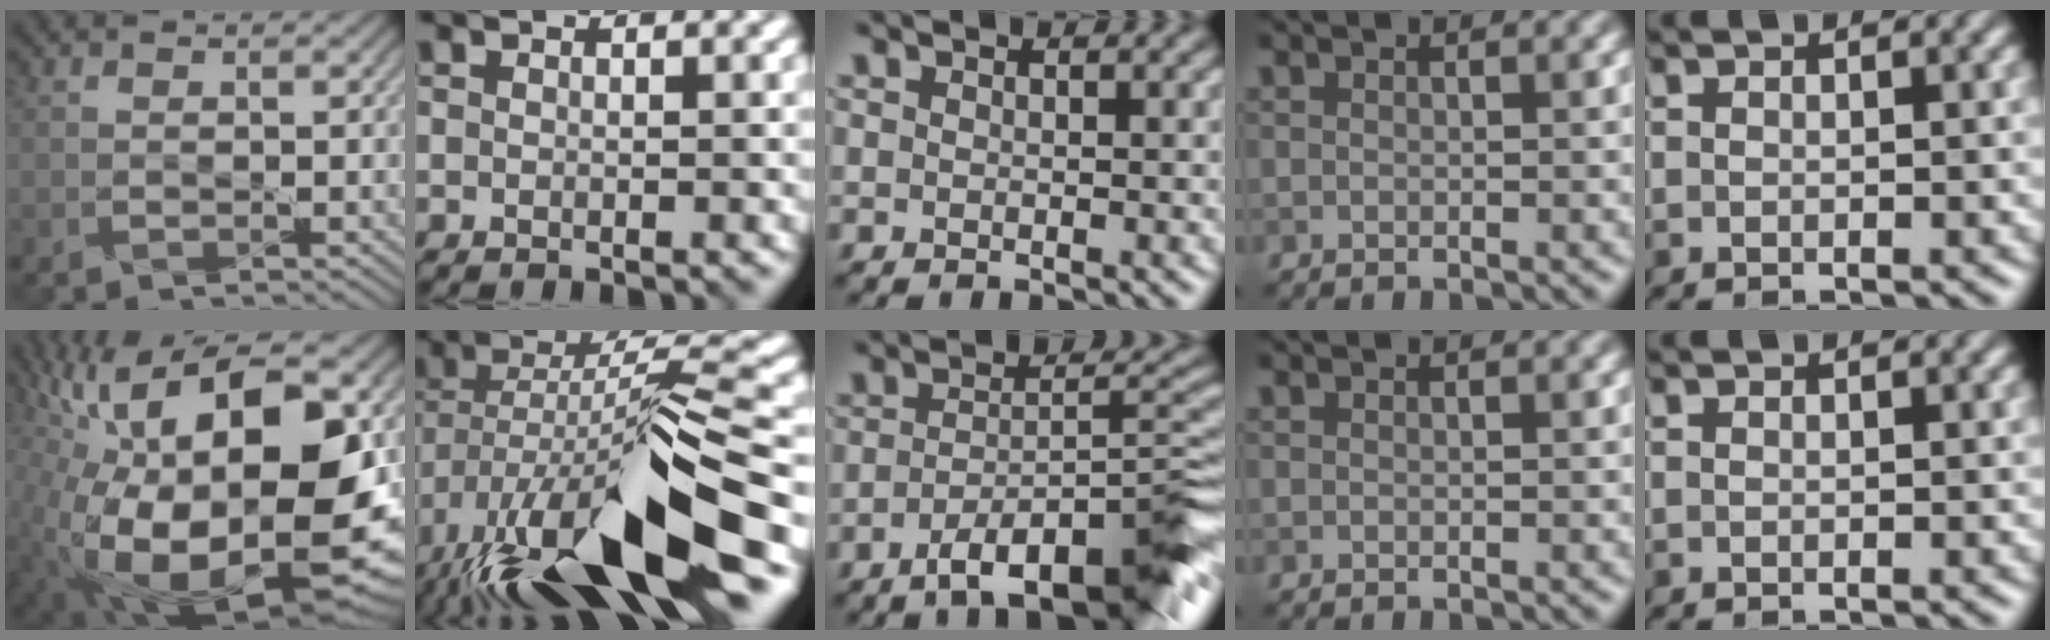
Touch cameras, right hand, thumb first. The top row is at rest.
{"thumb": {"total": 19.9, "force": [0.0, 9.6, 17.4], "torque": [-0.337, -0.001, 0.003]}, "index": {"total": 16.2, "force": [-6.9, 4.4, 14.0], "torque": [-0.252, 0.000, -0.116]}, "middle": {"total": 9.9, "force": [-5.9, 2.3, 7.6], "torque": [-0.102, 0.002, -0.091]}}